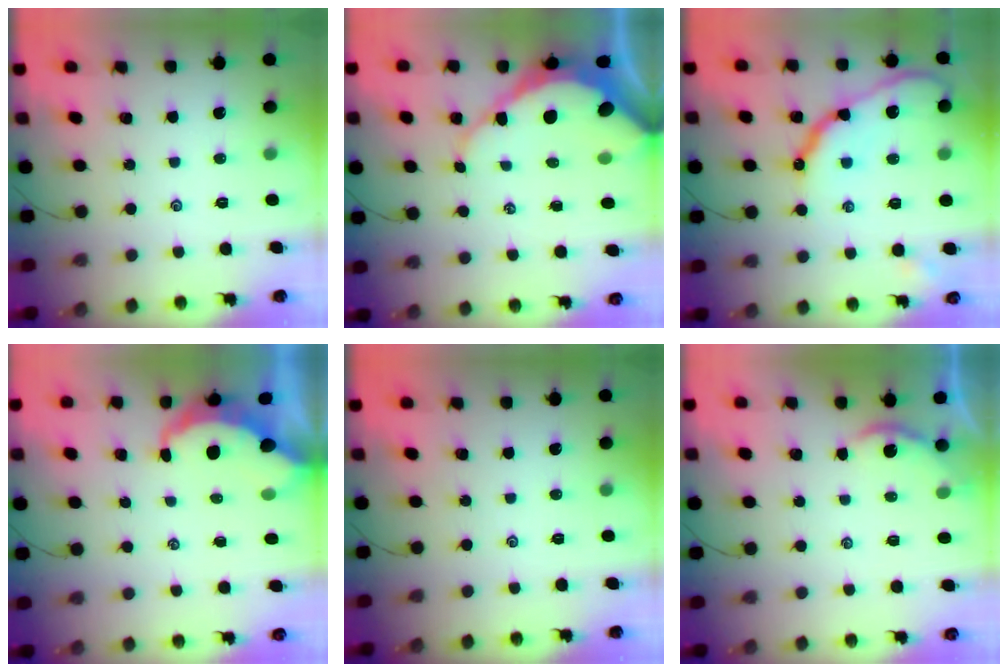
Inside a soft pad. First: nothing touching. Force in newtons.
{"total": 12.5, "press": 12.5, "slide": 0.9}
{"total": 14.0, "press": 13.9, "slide": 1.3}
{"total": 6.0, "press": 6.0, "slide": 0.8}
{"total": 0.0}
{"total": 2.3, "press": 2.3, "slide": 0.3}